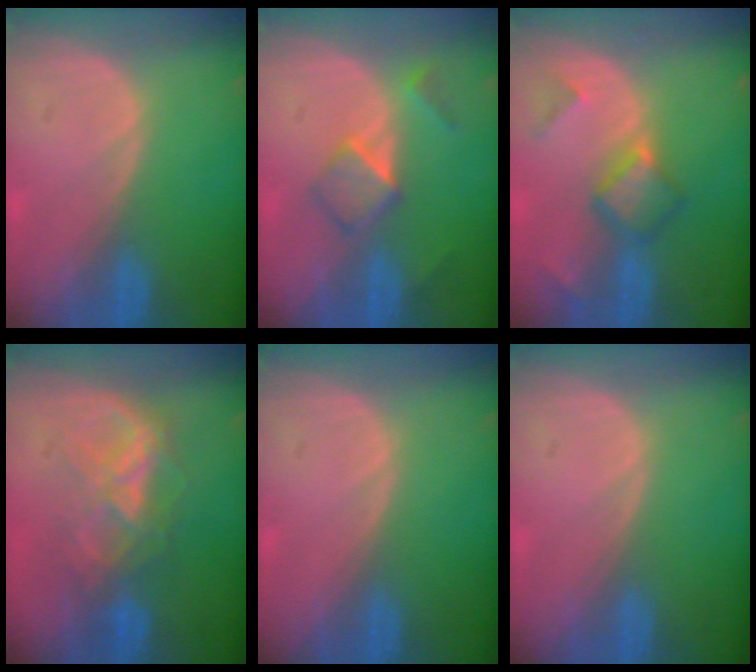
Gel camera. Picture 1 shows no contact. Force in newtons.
{"total": 5.2, "press": 4.5, "slide": 2.6}
{"total": 5.5, "press": 5.0, "slide": 2.2}
{"total": 6.4, "press": 6.4, "slide": 0.7}
{"total": 0.0}
{"total": 0.0}